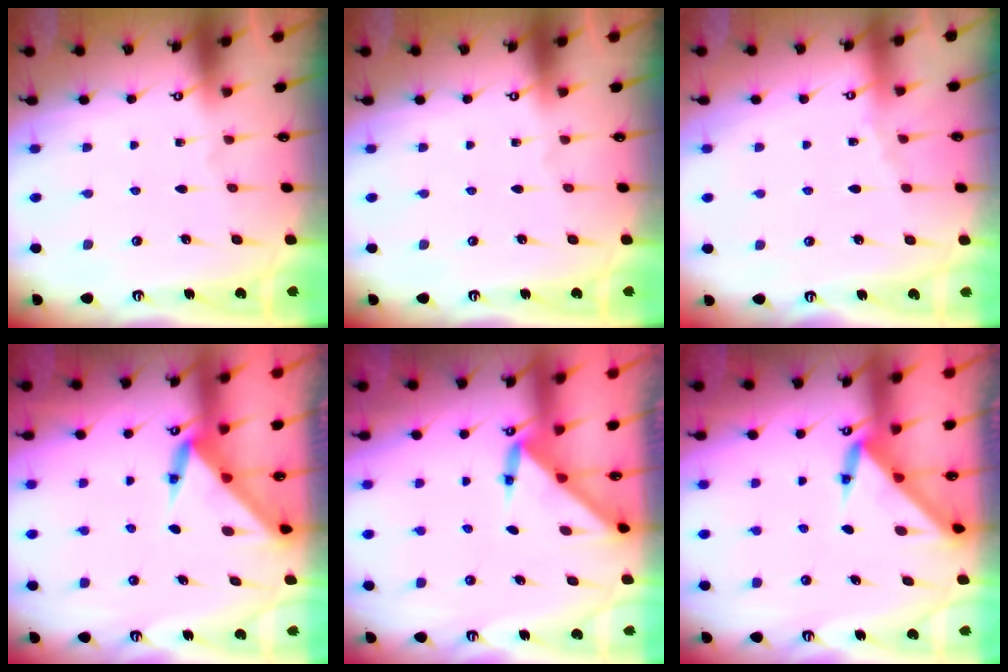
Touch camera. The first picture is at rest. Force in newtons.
{"total": 0.0}
{"total": 1.8, "press": 1.8, "slide": 0.4}
{"total": 3.5, "press": 3.5, "slide": 0.2}
{"total": 2.9, "press": 2.9, "slide": 0.2}
{"total": 3.0, "press": 3.0, "slide": 0.1}